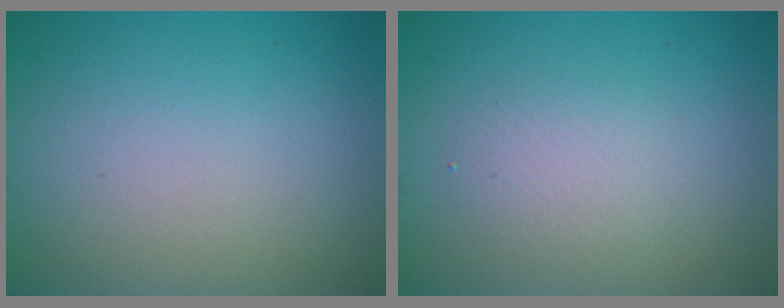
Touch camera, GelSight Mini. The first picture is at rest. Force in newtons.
{"total": 2.0, "press": 2.0, "slide": 0.1}